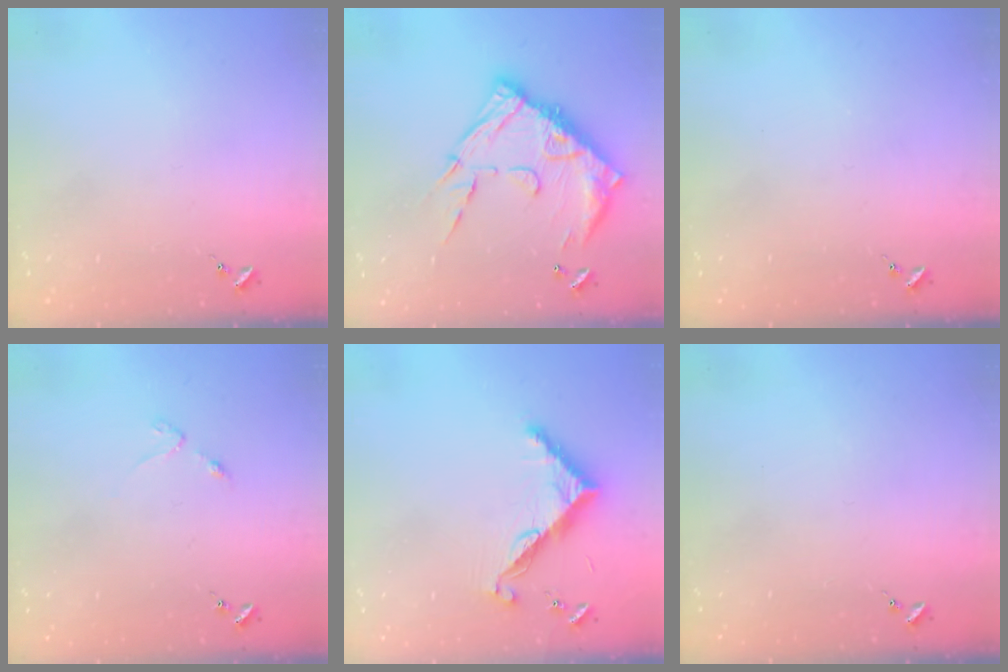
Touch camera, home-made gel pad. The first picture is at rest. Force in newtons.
{"total": 19.1, "press": 19.0, "slide": 1.7}
{"total": 0.0}
{"total": 2.5, "press": 2.4, "slide": 0.4}
{"total": 8.5, "press": 8.5, "slide": 0.6}
{"total": 0.0}